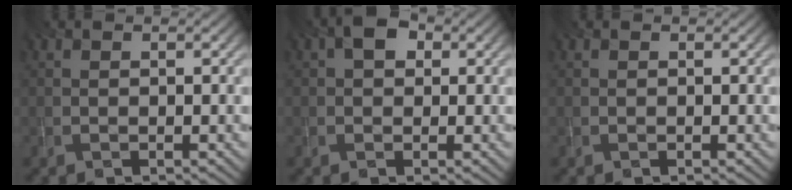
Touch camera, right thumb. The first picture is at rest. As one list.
[{"total": 2.2, "force": [0.6, 1.6, 1.5], "torque": [-0.028, 0.008, 0.000]}, {"total": 0.0}]